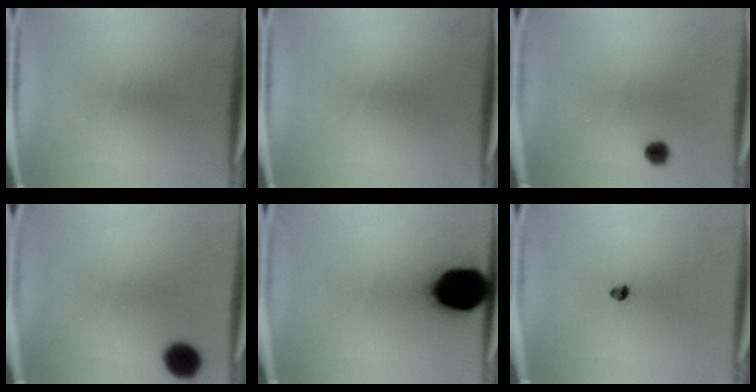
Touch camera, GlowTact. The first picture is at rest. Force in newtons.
{"total": 0.0}
{"total": 2.3}
{"total": 6.7}
{"total": 19.4}
{"total": 1.7}